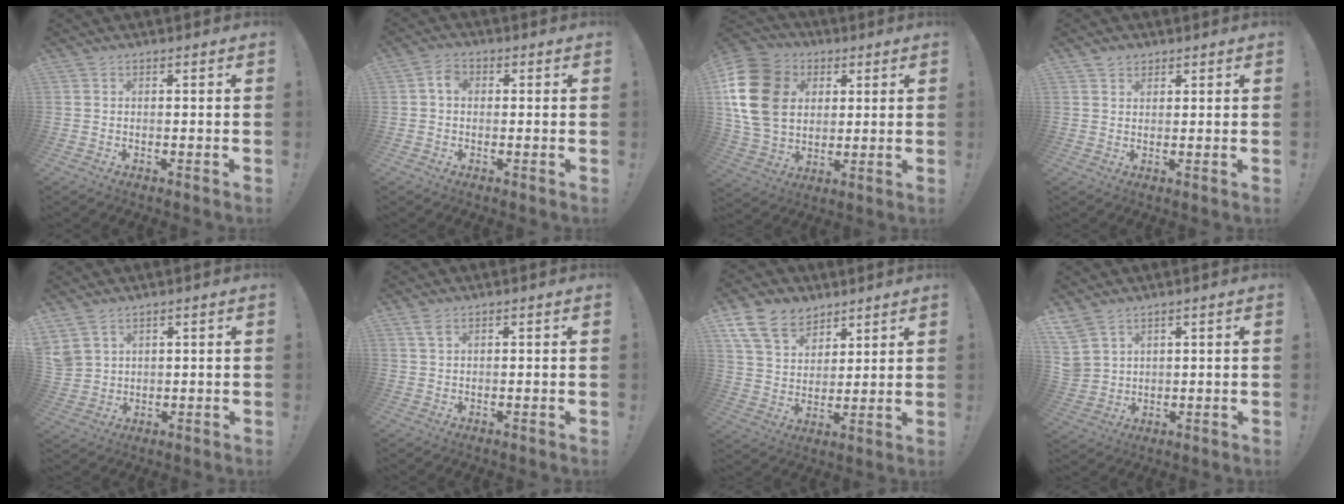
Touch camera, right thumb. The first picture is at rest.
{"total": 3.9, "force": [0.2, 2.9, 2.6], "torque": [-0.048, 0.013, 0.005]}
{"total": 20.0, "force": [4.5, 15.3, 12.1], "torque": [-0.220, -0.007, 0.087]}
{"total": 2.4, "force": [1.8, 1.4, 0.6], "torque": [-0.007, -0.008, 0.032]}
{"total": 5.3, "force": [3.8, 3.2, 1.9], "torque": [-0.042, -0.011, 0.077]}
{"total": 2.5, "force": [1.5, 0.9, 1.8], "torque": [-0.035, -0.002, 0.027]}
{"total": 13.5, "force": [8.9, 8.8, 5.1], "torque": [-0.101, -0.049, 0.175]}
{"total": 6.1, "force": [4.5, 3.8, 1.7], "torque": [-0.045, -0.025, 0.090]}